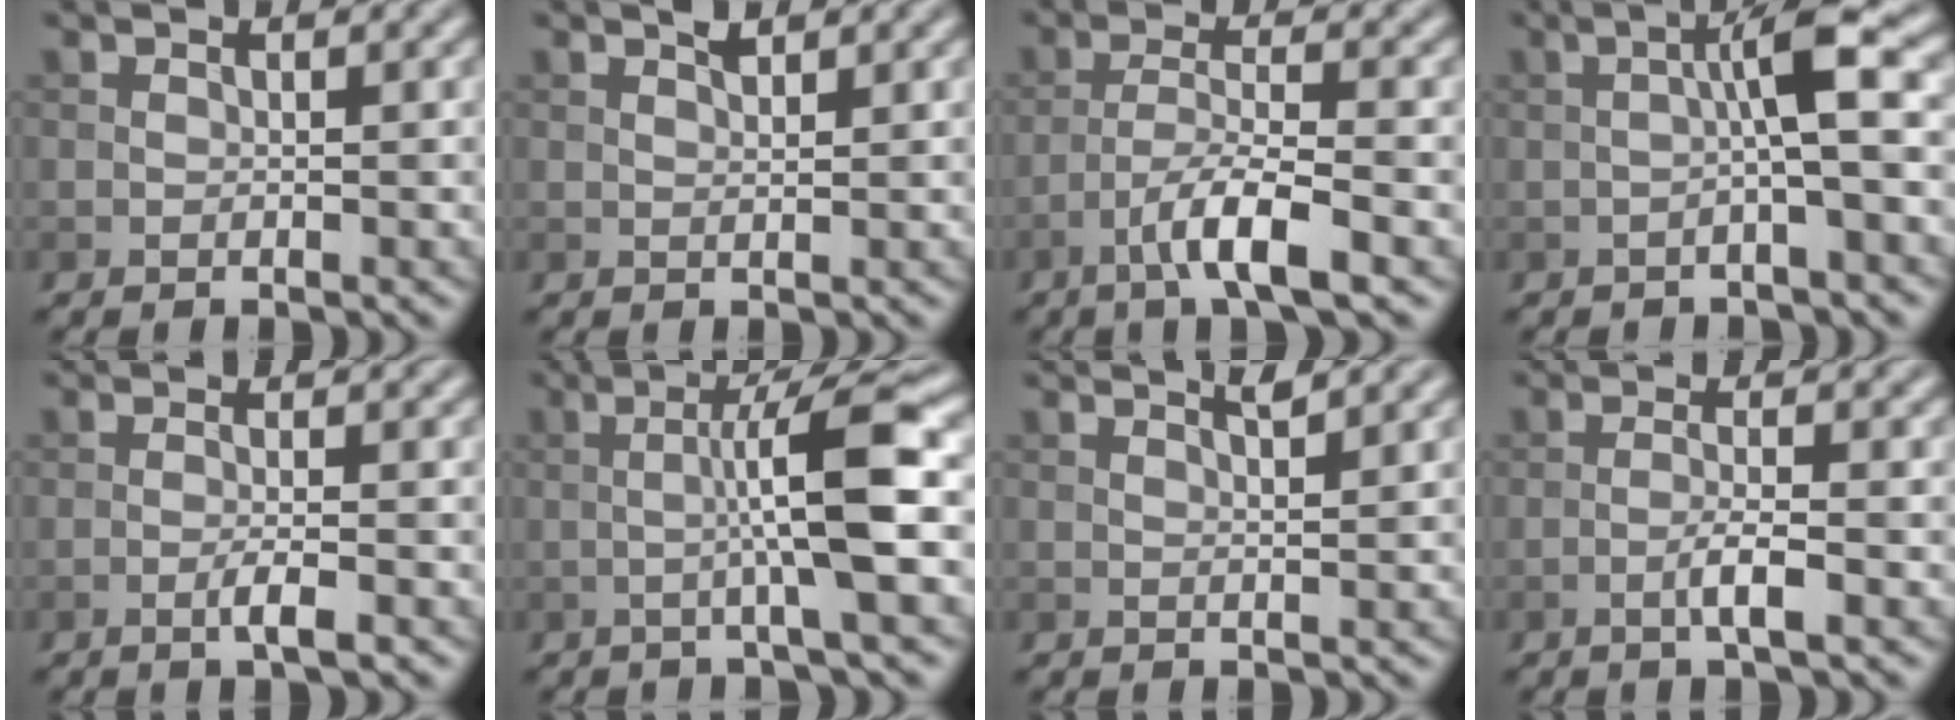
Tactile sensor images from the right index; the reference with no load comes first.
{"total": 1.1, "force": [0.9, 0.2, 0.6], "torque": [-0.015, 0.001, 0.016]}
{"total": 5.4, "force": [-2.9, 0.9, 4.5], "torque": [-0.078, 0.006, -0.056]}
{"total": 4.8, "force": [-0.2, 0.4, 4.8], "torque": [-0.076, 0.017, -0.013]}
{"total": 2.1, "force": [-0.8, 0.3, 1.9], "torque": [-0.030, 0.005, -0.020]}
{"total": 7.1, "force": [-0.4, 0.8, 7.0], "torque": [-0.114, 0.014, -0.012]}
{"total": 1.4, "force": [1.1, 0.2, 0.9], "torque": [-0.009, 0.004, 0.016]}
{"total": 2.5, "force": [-1.0, 0.2, 2.3], "torque": [-0.044, 0.006, -0.023]}